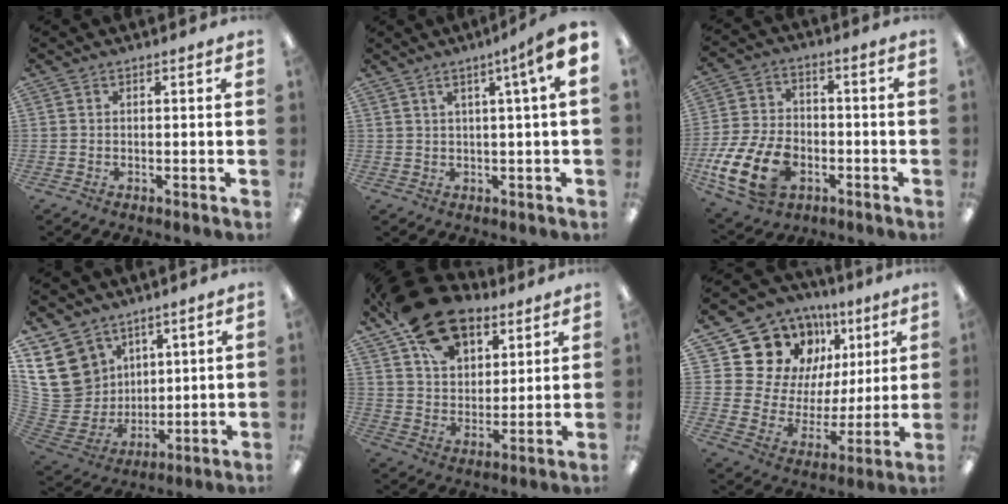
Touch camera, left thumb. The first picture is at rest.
{"total": 7.1, "force": [3.0, 0.7, 6.4], "torque": [-0.101, -0.007, 0.047]}
{"total": 16.1, "force": [-6.4, 10.2, 10.7], "torque": [-0.229, 0.032, -0.107]}
{"total": 15.2, "force": [6.9, 12.4, 5.3], "torque": [-0.141, -0.046, 0.139]}
{"total": 19.7, "force": [13.2, 10.9, 9.9], "torque": [-0.167, -0.068, 0.240]}
{"total": 18.1, "force": [10.1, 14.0, 5.3], "torque": [-0.099, -0.064, 0.208]}